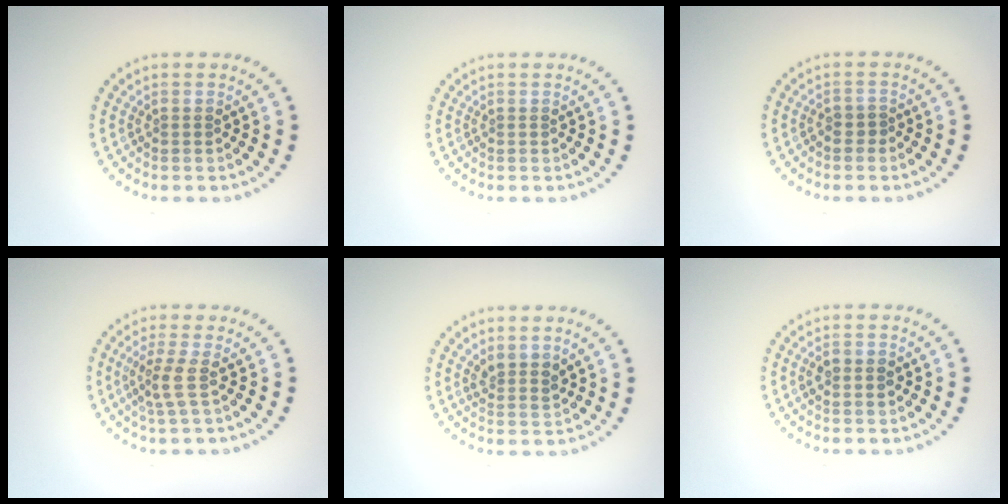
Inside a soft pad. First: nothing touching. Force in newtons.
{"total": 0.0}
{"total": 0.9, "press": 0.6, "slide": 0.7}
{"total": 2.2, "press": 1.5, "slide": 1.5}
{"total": 1.8, "press": 1.5, "slide": 1.1}
{"total": 2.0, "press": 2.0, "slide": 0.1}